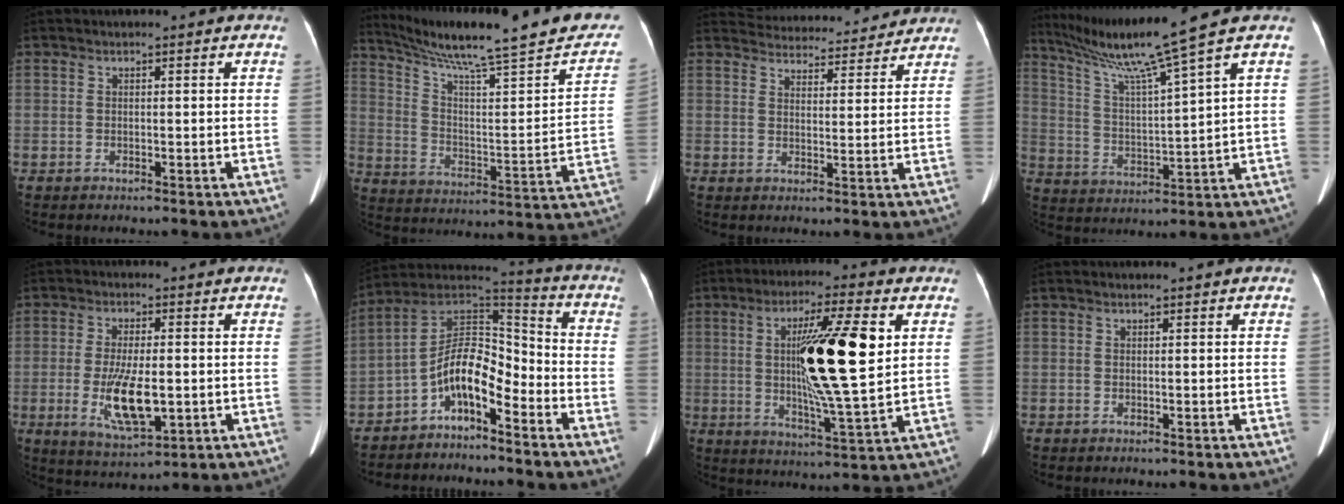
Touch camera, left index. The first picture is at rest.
{"total": 25.4, "force": [20.7, 2.5, 14.5], "torque": [-0.223, -0.028, 0.286]}
{"total": 14.9, "force": [14.4, 3.2, 2.6], "torque": [-0.029, 0.022, 0.181]}
{"total": 11.5, "force": [8.9, -3.4, 6.4], "torque": [-0.119, -0.017, 0.170]}
{"total": 9.1, "force": [-1.5, 2.9, 8.5], "torque": [-0.168, -0.016, -0.019]}
{"total": 10.1, "force": [-5.5, 3.7, 7.6], "torque": [-0.139, 0.046, -0.101]}
{"total": 15.6, "force": [2.8, 0.9, 15.4], "torque": [-0.271, -0.004, 0.046]}
{"total": 0.0}